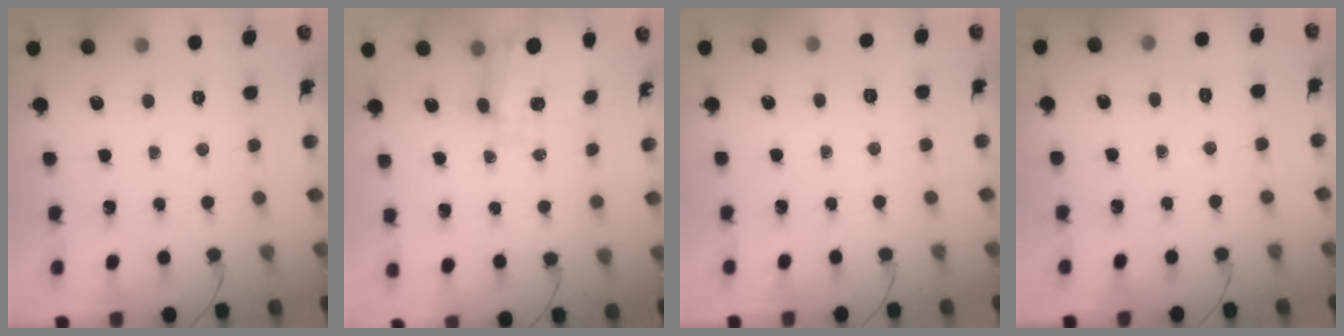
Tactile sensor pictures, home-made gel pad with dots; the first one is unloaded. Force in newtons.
{"total": 3.4, "press": 3.2, "slide": 1.1}
{"total": 2.2, "press": 0.9, "slide": 2.0}
{"total": 1.9, "press": 0.4, "slide": 1.9}